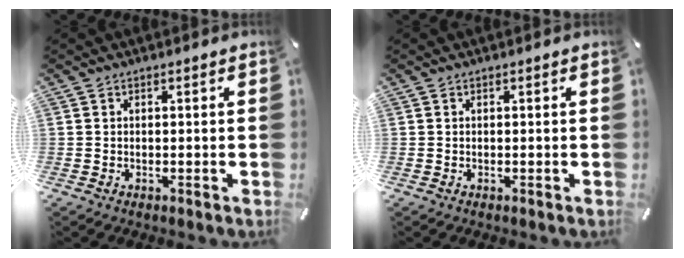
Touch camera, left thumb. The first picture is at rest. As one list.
[{"total": 0.0}]